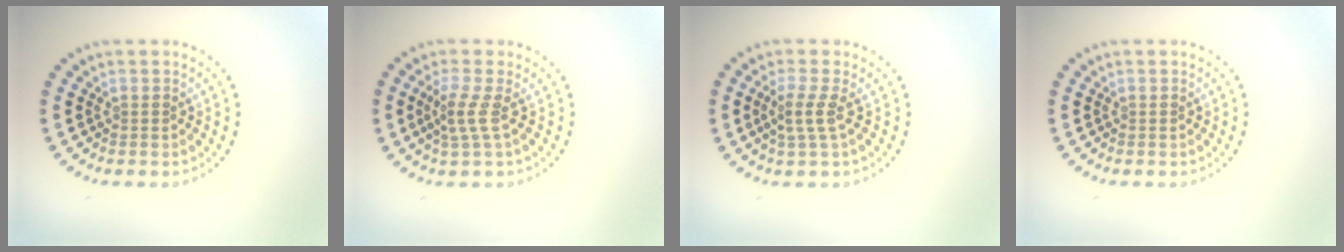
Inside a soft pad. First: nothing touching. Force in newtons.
{"total": 2.2, "press": 1.5, "slide": 1.6}
{"total": 2.1, "press": 1.7, "slide": 1.3}
{"total": 0.0}